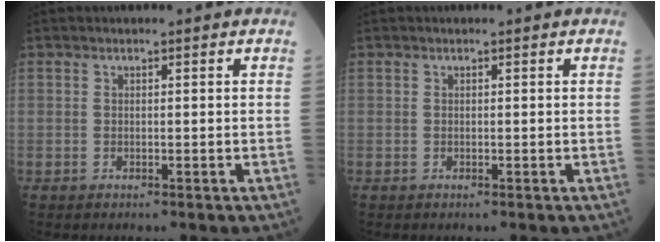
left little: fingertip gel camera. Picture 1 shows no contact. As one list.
[{"total": 0.0}]